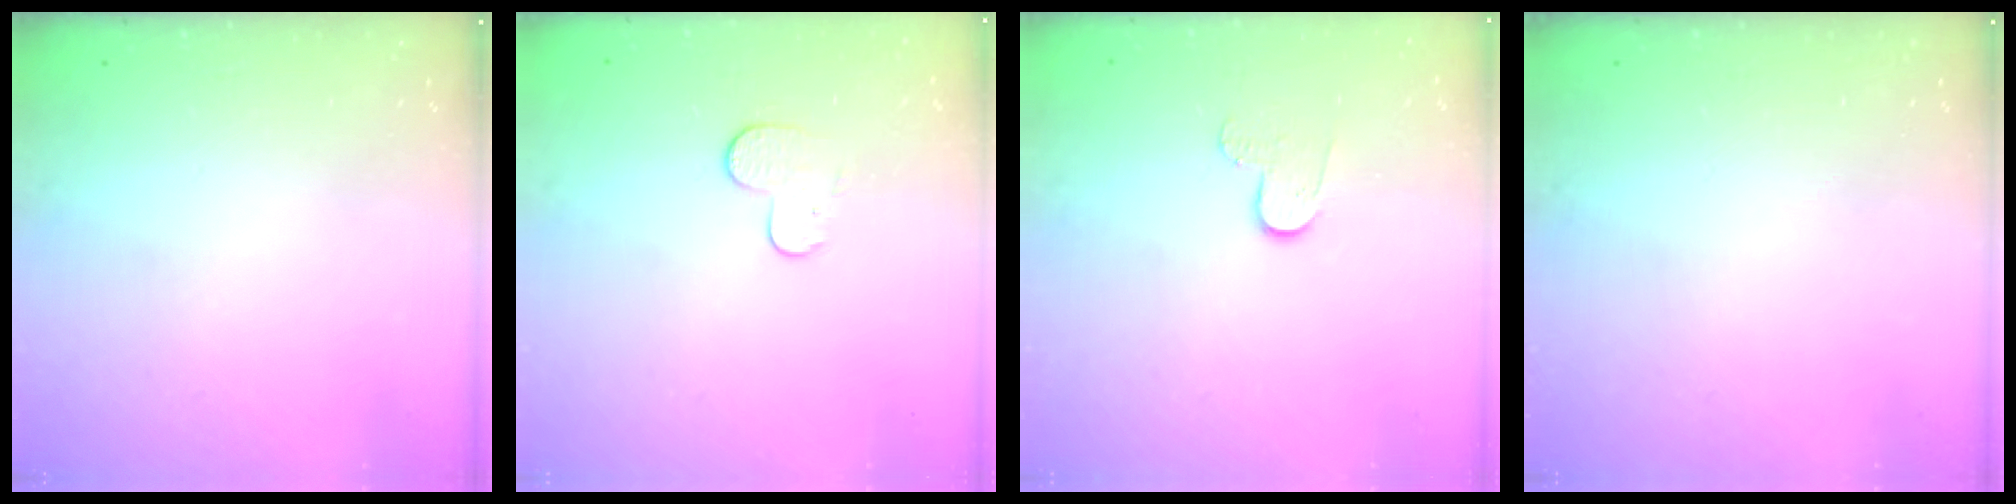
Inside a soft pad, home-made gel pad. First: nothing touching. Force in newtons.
{"total": 6.2, "press": 6.1, "slide": 0.6}
{"total": 6.2, "press": 6.1, "slide": 0.5}
{"total": 0.0}